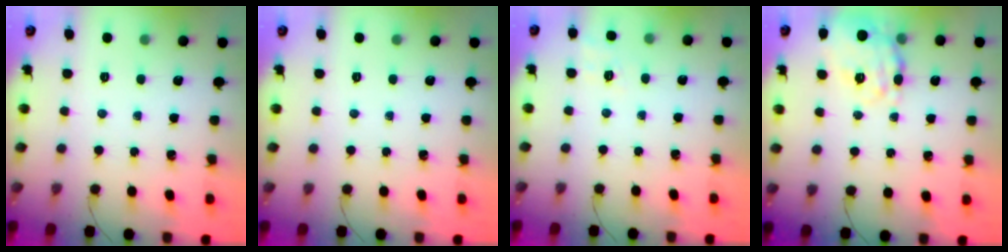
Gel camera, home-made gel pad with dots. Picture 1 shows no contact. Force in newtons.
{"total": 0.0}
{"total": 9.1, "press": 8.9, "slide": 1.9}
{"total": 12.4, "press": 12.0, "slide": 3.0}